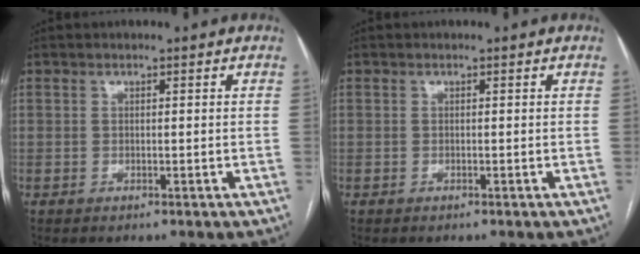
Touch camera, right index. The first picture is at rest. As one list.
[{"total": 0.0}]